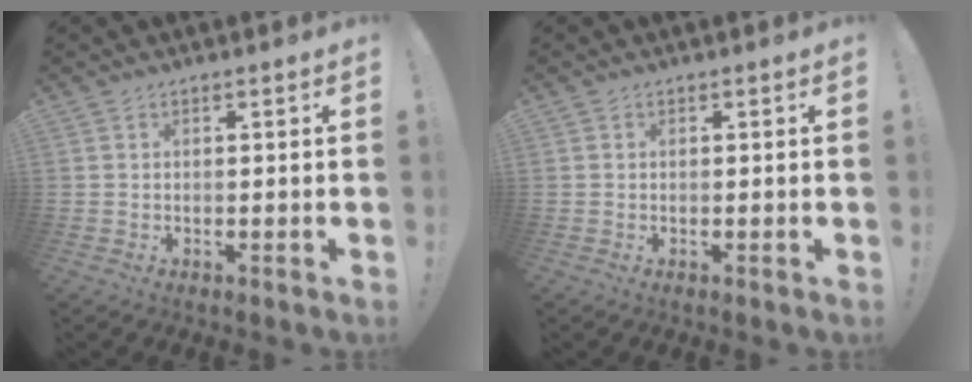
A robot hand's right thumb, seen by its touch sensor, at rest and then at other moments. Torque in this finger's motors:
{"motor_torque": [0.16, 0.03, 0.20, -0.27, 0.03]}